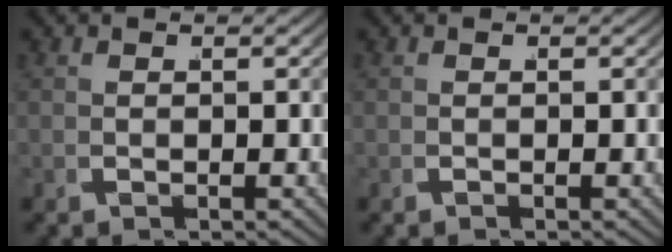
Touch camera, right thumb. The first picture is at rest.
{"total": 0.0}